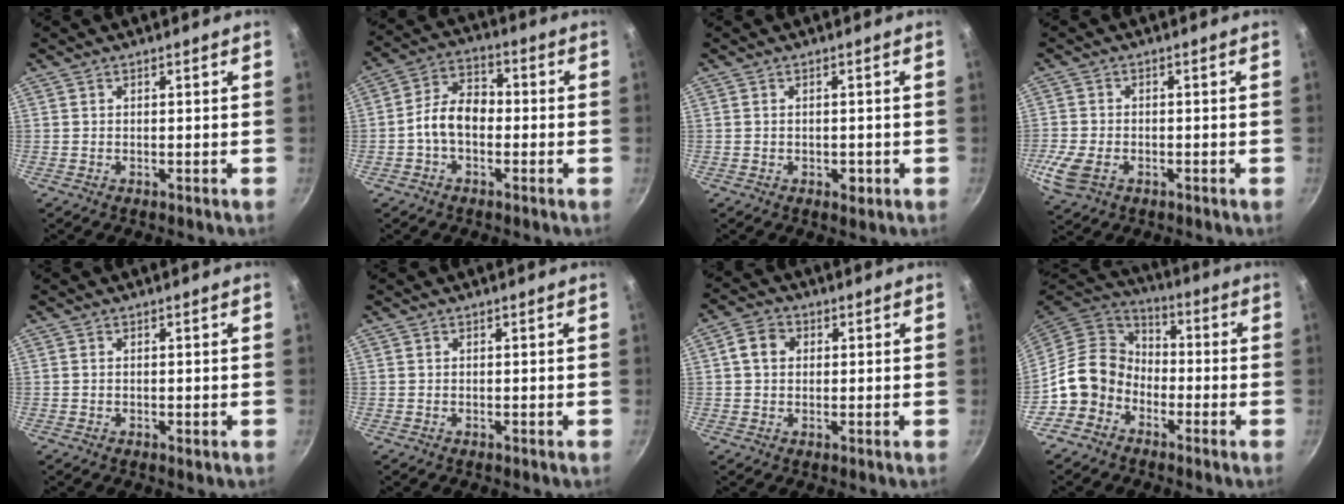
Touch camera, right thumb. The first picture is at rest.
{"total": 8.3, "force": [-1.6, 5.6, 6.0], "torque": [-0.080, 0.035, -0.043]}
{"total": 2.1, "force": [-0.6, 1.3, 1.5], "torque": [-0.018, -0.001, -0.008]}
{"total": 7.0, "force": [-2.4, 4.6, 4.7], "torque": [-0.109, -0.002, -0.047]}
{"total": 0.6, "force": [-0.1, 0.3, 0.5], "torque": [-0.006, -0.001, -0.001]}
{"total": 0.0}
{"total": 5.0, "force": [1.0, 4.0, 2.7], "torque": [-0.035, 0.009, 0.009]}
{"total": 11.0, "force": [-4.3, 9.1, 4.5], "torque": [-0.033, 0.048, -0.095]}